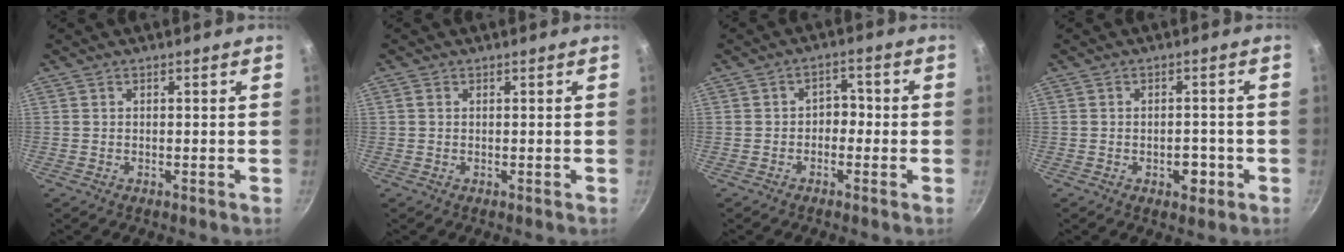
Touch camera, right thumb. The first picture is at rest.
{"total": 0.9, "force": [0.3, 0.7, 0.5], "torque": [-0.009, 0.002, 0.004]}
{"total": 3.5, "force": [-0.8, 2.6, 2.1], "torque": [0.000, 0.017, -0.020]}
{"total": 4.0, "force": [-1.6, 2.3, 2.8], "torque": [-0.021, 0.009, -0.018]}